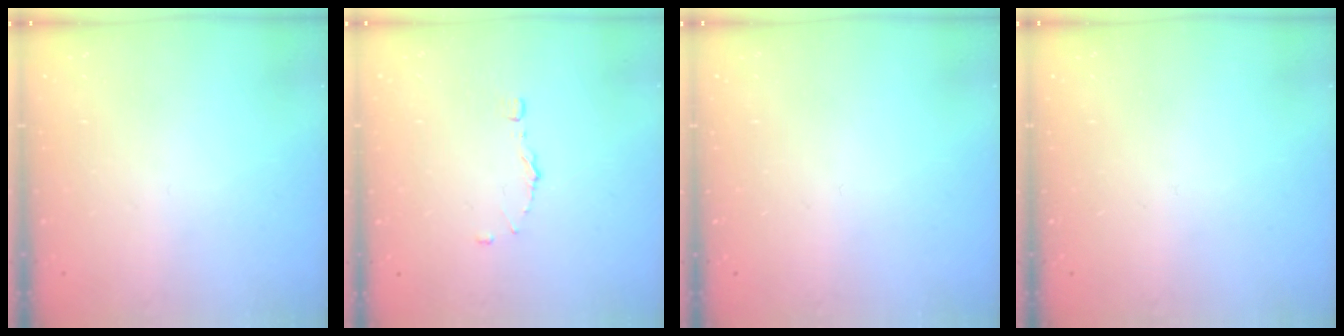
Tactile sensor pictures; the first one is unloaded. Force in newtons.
{"total": 5.3, "press": 5.3, "slide": 0.5}
{"total": 0.0}
{"total": 0.0}